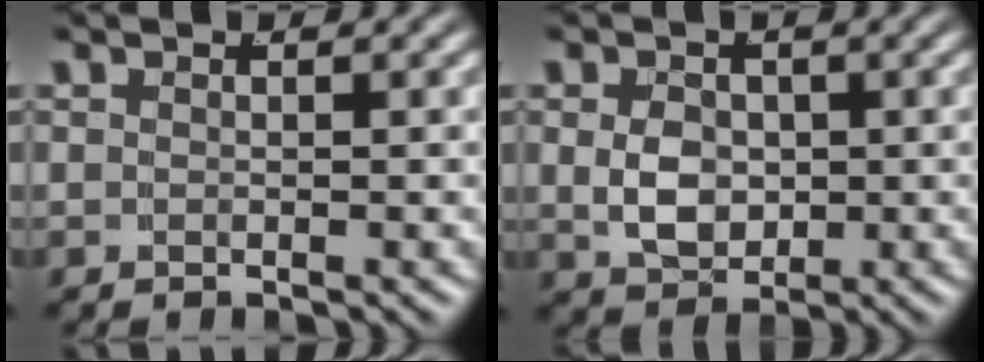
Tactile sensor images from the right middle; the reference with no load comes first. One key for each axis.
{"total": 3.5, "fx": 0.0, "fy": 2.6, "fz": 2.4, "tx": -0.044, "ty": -0.013, "tz": 0.011}